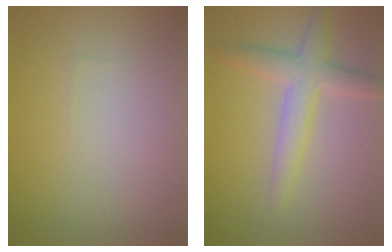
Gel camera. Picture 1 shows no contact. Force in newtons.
{"total": 3.9, "press": 3.9, "slide": 0.2}